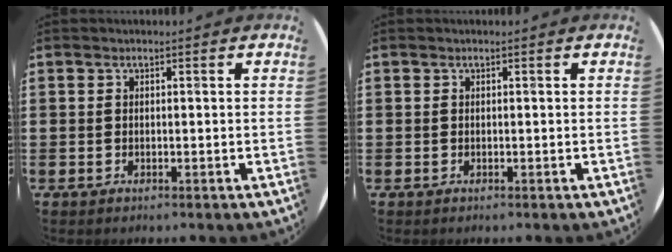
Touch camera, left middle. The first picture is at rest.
{"total": 0.0}